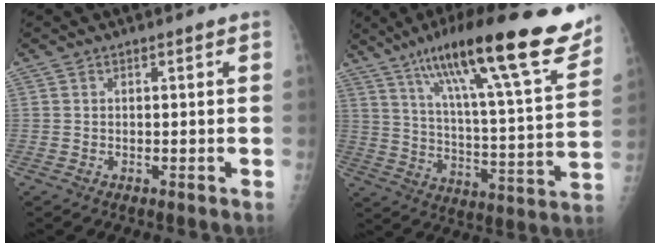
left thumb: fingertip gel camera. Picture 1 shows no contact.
{"total": 27.0, "force": [17.9, 4.3, 19.8], "torque": [-0.294, -0.046, 0.281]}